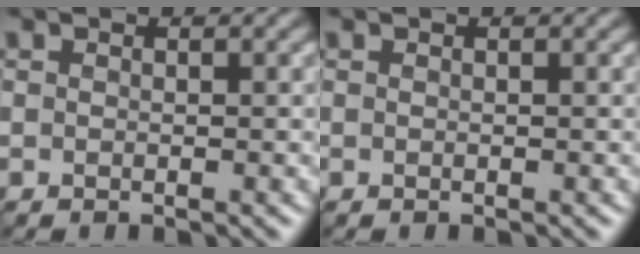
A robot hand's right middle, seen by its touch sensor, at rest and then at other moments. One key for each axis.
{"total": 0.0}